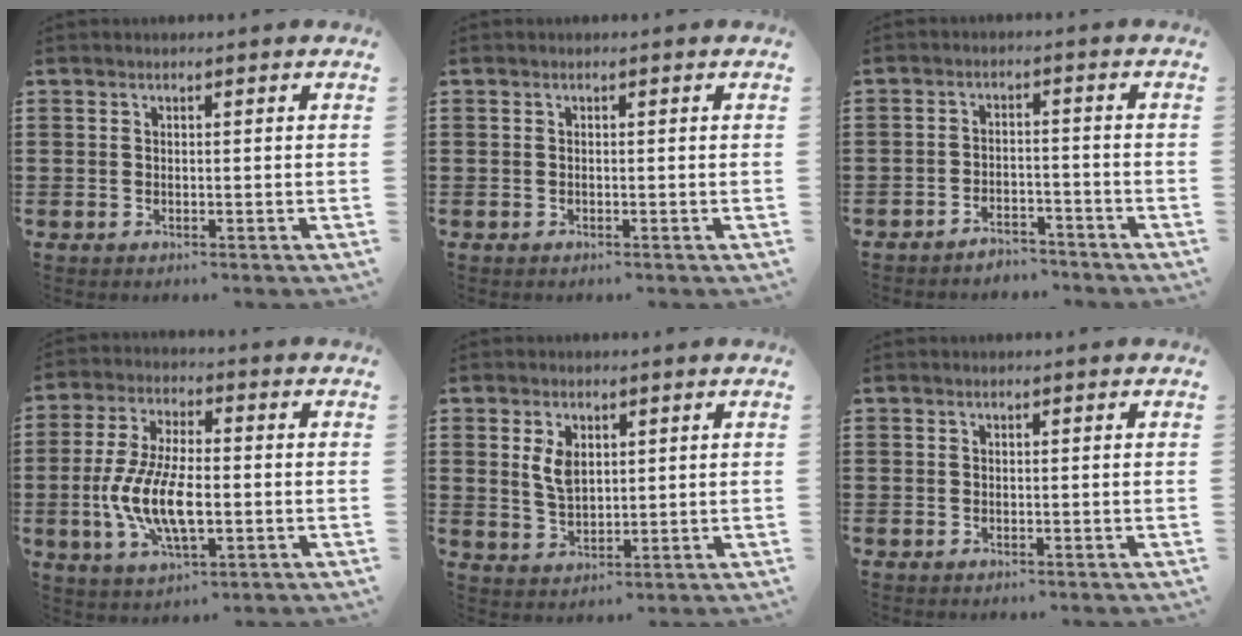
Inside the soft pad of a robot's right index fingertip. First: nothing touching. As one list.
[{"total": 0.0}, {"total": 3.3, "force": [-3.3, 0.6, 0.2], "torque": [-0.010, 0.005, -0.068]}, {"total": 11.0, "force": [-2.2, 4.6, 9.7], "torque": [-0.218, -0.012, -0.044]}, {"total": 4.5, "force": [1.7, 2.6, 3.3], "torque": [-0.073, 0.009, 0.031]}, {"total": 0.0}]